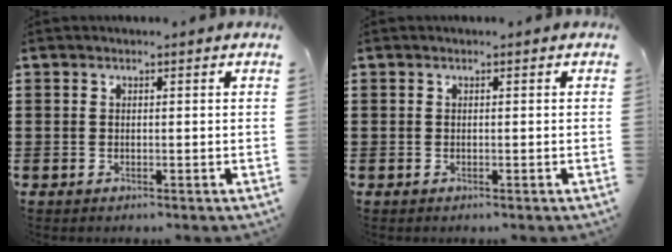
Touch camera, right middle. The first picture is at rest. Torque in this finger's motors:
{"motor_torque": [0.07, -0.07, 0.00, -0.01]}